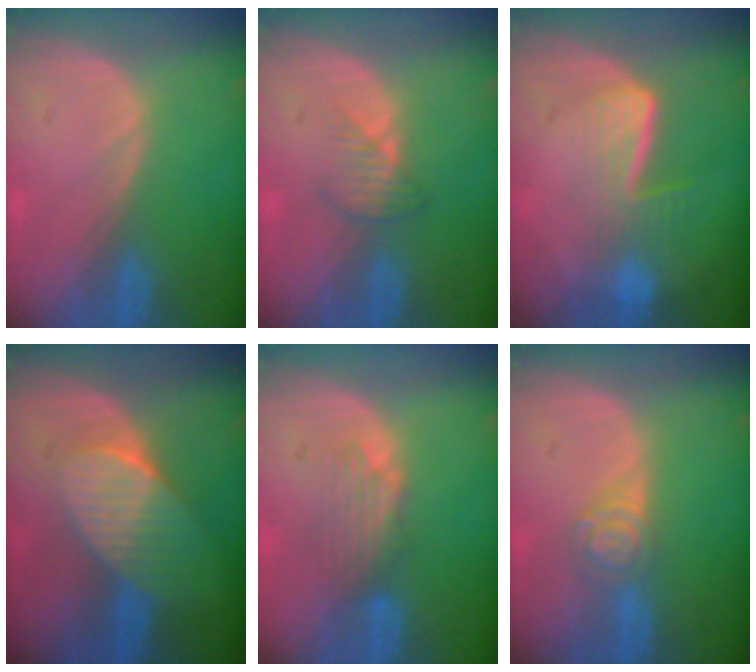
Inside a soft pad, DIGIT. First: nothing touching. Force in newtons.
{"total": 2.8, "press": 2.7, "slide": 0.8}
{"total": 6.7, "press": 5.7, "slide": 3.6}
{"total": 7.8, "press": 7.0, "slide": 3.4}
{"total": 4.2, "press": 3.8, "slide": 1.9}
{"total": 4.3, "press": 4.0, "slide": 1.7}